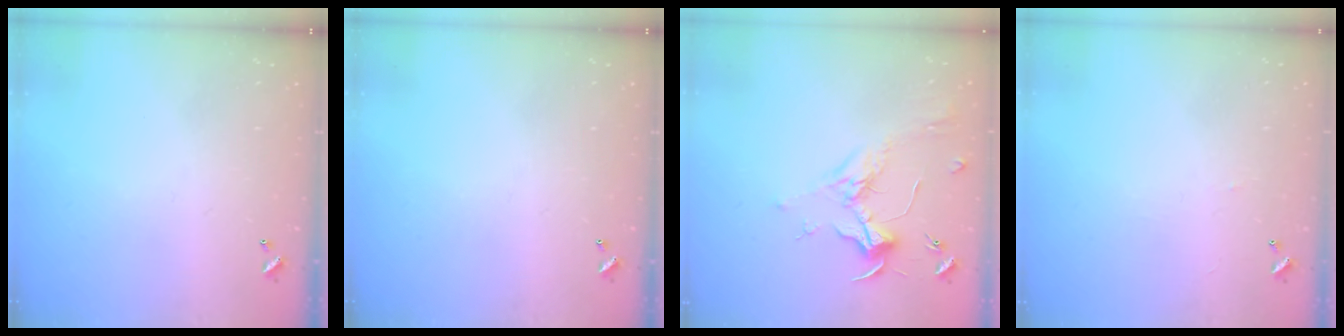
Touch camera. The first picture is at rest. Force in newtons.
{"total": 0.0}
{"total": 1.8, "press": 1.6, "slide": 0.7}
{"total": 0.5, "press": 0.3, "slide": 0.4}